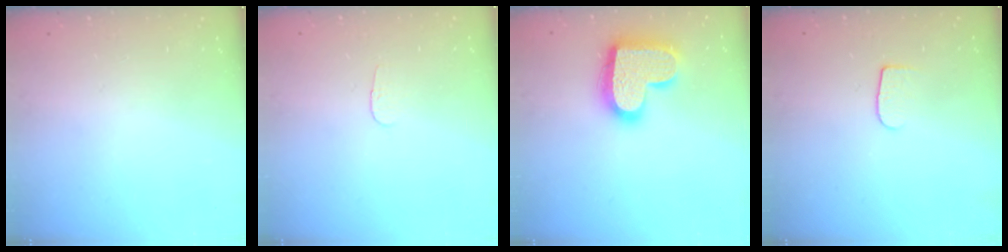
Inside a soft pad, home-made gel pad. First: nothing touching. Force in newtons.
{"total": 2.8, "press": 2.8, "slide": 0.3}
{"total": 19.6, "press": 19.5, "slide": 1.3}
{"total": 5.8, "press": 5.8, "slide": 0.7}